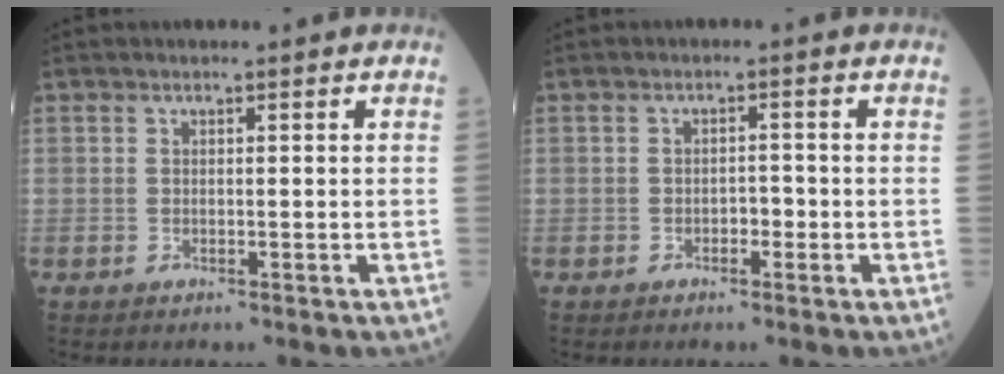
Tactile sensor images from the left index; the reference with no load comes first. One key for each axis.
{"total": 1.4, "fx": -0.8, "fy": 0.7, "fz": 1.0, "tx": -0.007, "ty": 0.001, "tz": -0.017}